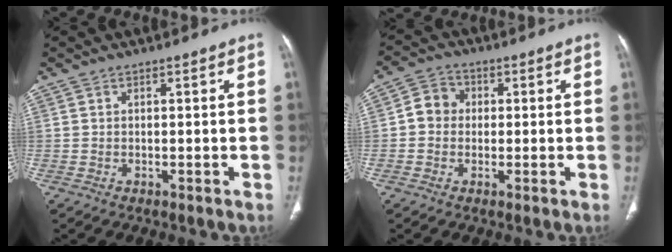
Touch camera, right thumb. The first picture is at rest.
{"total": 5.0, "force": [0.1, 4.6, 2.1], "torque": [-0.018, 0.014, -0.009]}